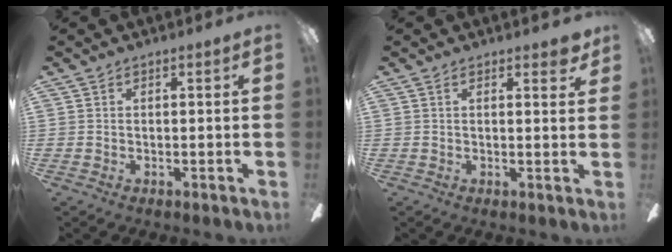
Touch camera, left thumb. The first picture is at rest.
{"total": 2.2, "force": [1.7, 0.7, 1.3], "torque": [-0.005, -0.006, 0.024]}